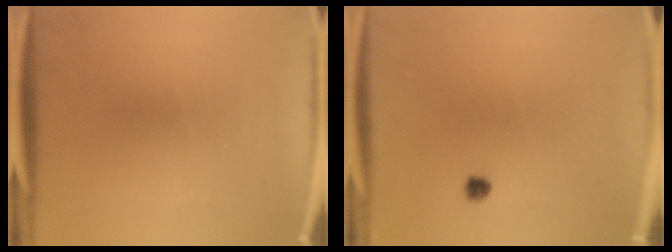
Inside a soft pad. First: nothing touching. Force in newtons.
{"total": 1.2}